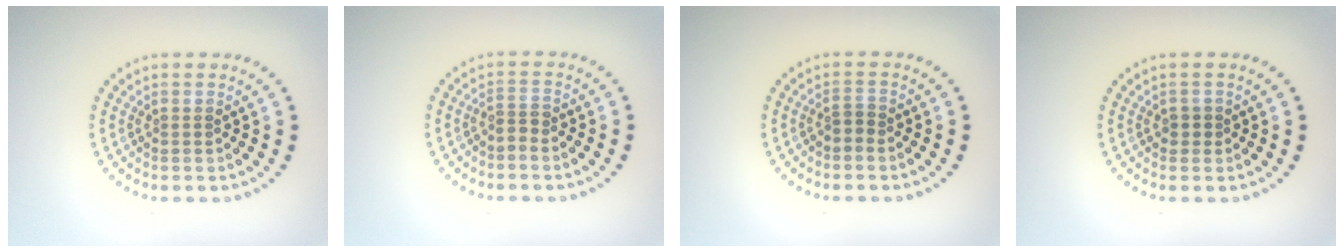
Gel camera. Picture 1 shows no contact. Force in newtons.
{"total": 1.3, "press": 0.8, "slide": 1.0}
{"total": 1.2, "press": 0.8, "slide": 0.8}
{"total": 1.0, "press": 0.9, "slide": 0.4}